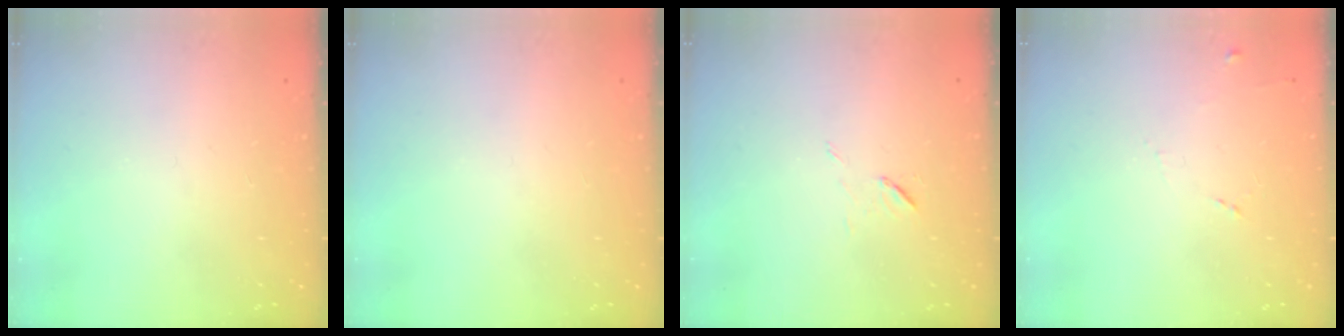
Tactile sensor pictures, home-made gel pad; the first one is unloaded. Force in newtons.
{"total": 0.0}
{"total": 6.6, "press": 6.3, "slide": 2.0}
{"total": 5.4, "press": 5.3, "slide": 0.9}